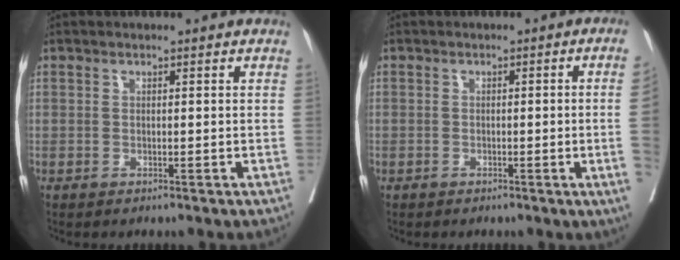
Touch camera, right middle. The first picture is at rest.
{"total": 3.9, "force": [-0.7, -1.2, 3.7], "torque": [-0.045, -0.005, -0.009]}